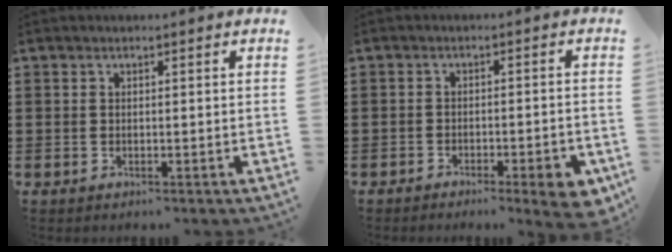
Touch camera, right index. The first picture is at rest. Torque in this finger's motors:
{"motor_torque": [-0.28, 0.15, 0.00, -0.05]}